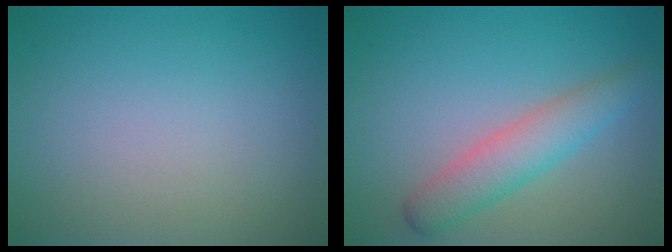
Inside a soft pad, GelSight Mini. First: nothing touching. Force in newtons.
{"total": 3.7, "press": 3.7, "slide": 0.1}